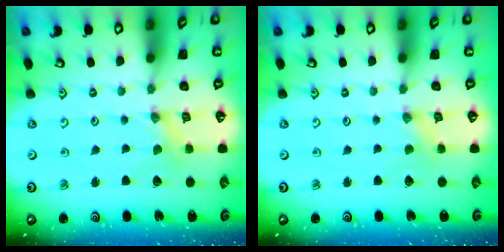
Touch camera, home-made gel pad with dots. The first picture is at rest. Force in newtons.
{"total": 0.0}